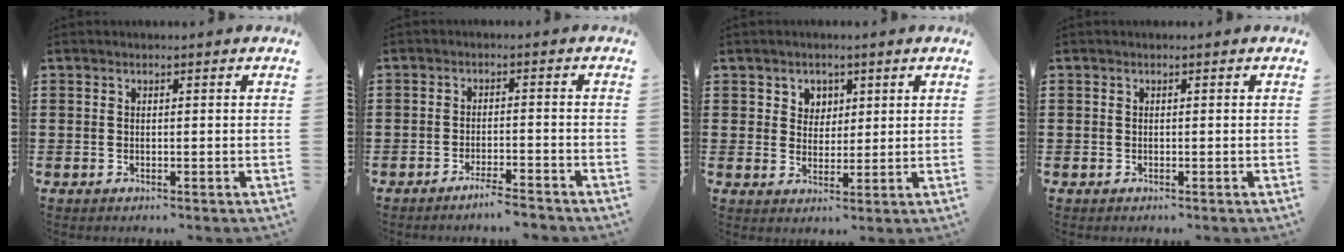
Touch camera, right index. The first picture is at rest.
{"total": 3.1, "force": [-2.8, 0.0, 1.2], "torque": [-0.021, 0.002, -0.055]}
{"total": 3.3, "force": [1.6, 2.9, 0.3], "torque": [-0.022, 0.013, 0.028]}
{"total": 0.0}